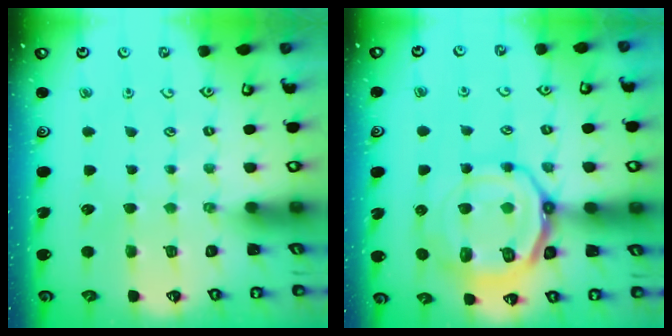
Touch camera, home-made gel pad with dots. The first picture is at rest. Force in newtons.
{"total": 16.0, "press": 15.9, "slide": 2.0}